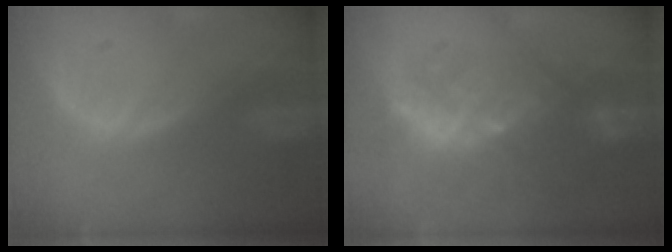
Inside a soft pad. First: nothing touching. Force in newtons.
{"total": 9.1, "press": 8.4, "slide": 3.5}